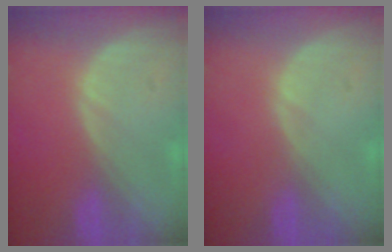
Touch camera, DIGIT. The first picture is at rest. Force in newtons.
{"total": 0.0}